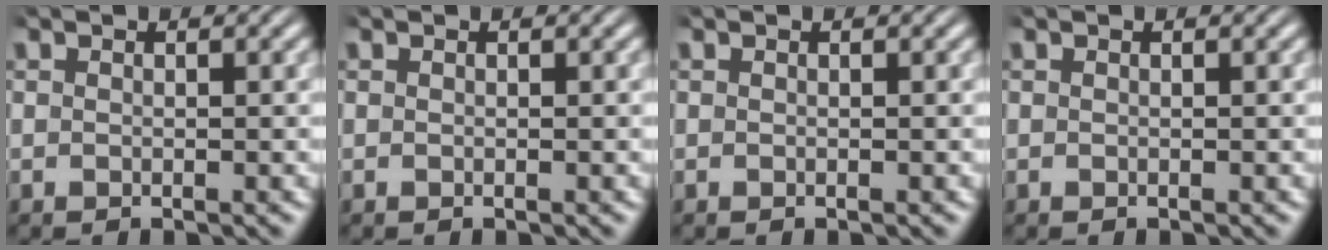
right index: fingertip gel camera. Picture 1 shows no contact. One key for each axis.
{"total": 0.0}
{"total": 0.0}
{"total": 0.0}